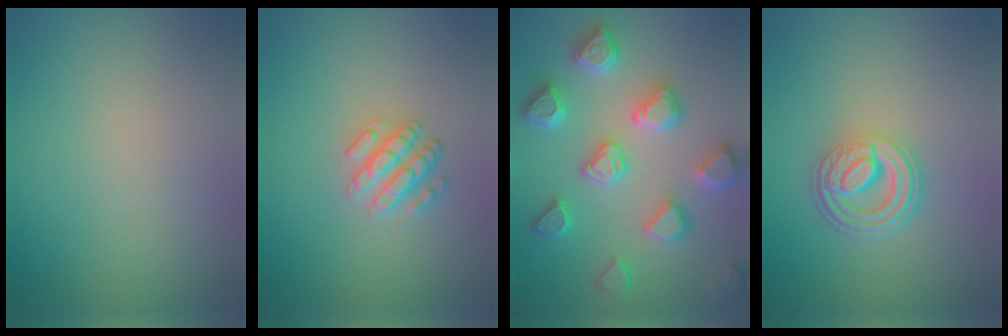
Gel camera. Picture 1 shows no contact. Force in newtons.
{"total": 2.5, "press": 2.4, "slide": 0.7}
{"total": 5.4, "press": 5.3, "slide": 1.2}
{"total": 4.6, "press": 3.4, "slide": 3.1}